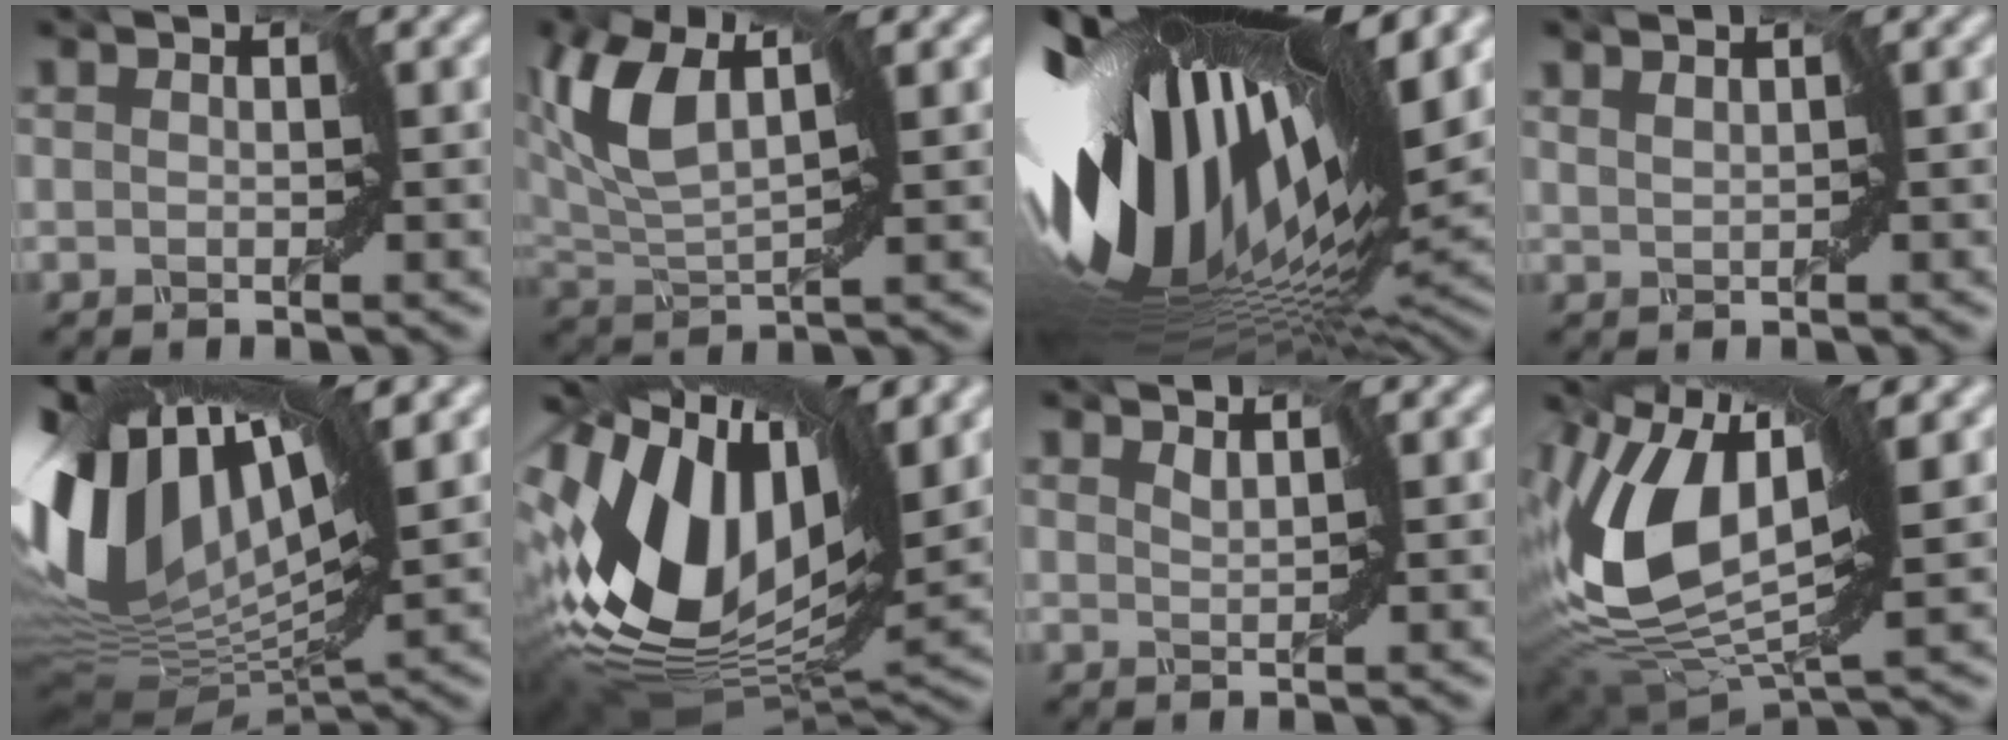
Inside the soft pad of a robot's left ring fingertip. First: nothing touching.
{"total": 6.0, "force": [2.5, 2.3, 4.9], "torque": [-0.120, 0.005, 0.059]}
{"total": 17.5, "force": [2.4, 6.5, 16.1], "torque": [-0.327, -0.049, 0.055]}
{"total": 1.3, "force": [0.9, -0.7, -0.5], "torque": [0.001, -0.008, 0.026]}
{"total": 14.3, "force": [3.2, 6.6, 12.3], "torque": [-0.284, 0.011, 0.063]}
{"total": 14.8, "force": [2.4, 8.1, 12.2], "torque": [-0.271, 0.003, 0.052]}
{"total": 0.9, "force": [0.5, -0.5, -0.5], "torque": [-0.004, -0.005, 0.026]}
{"total": 11.8, "force": [2.6, 5.8, 10.0], "torque": [-0.213, 0.003, 0.052]}